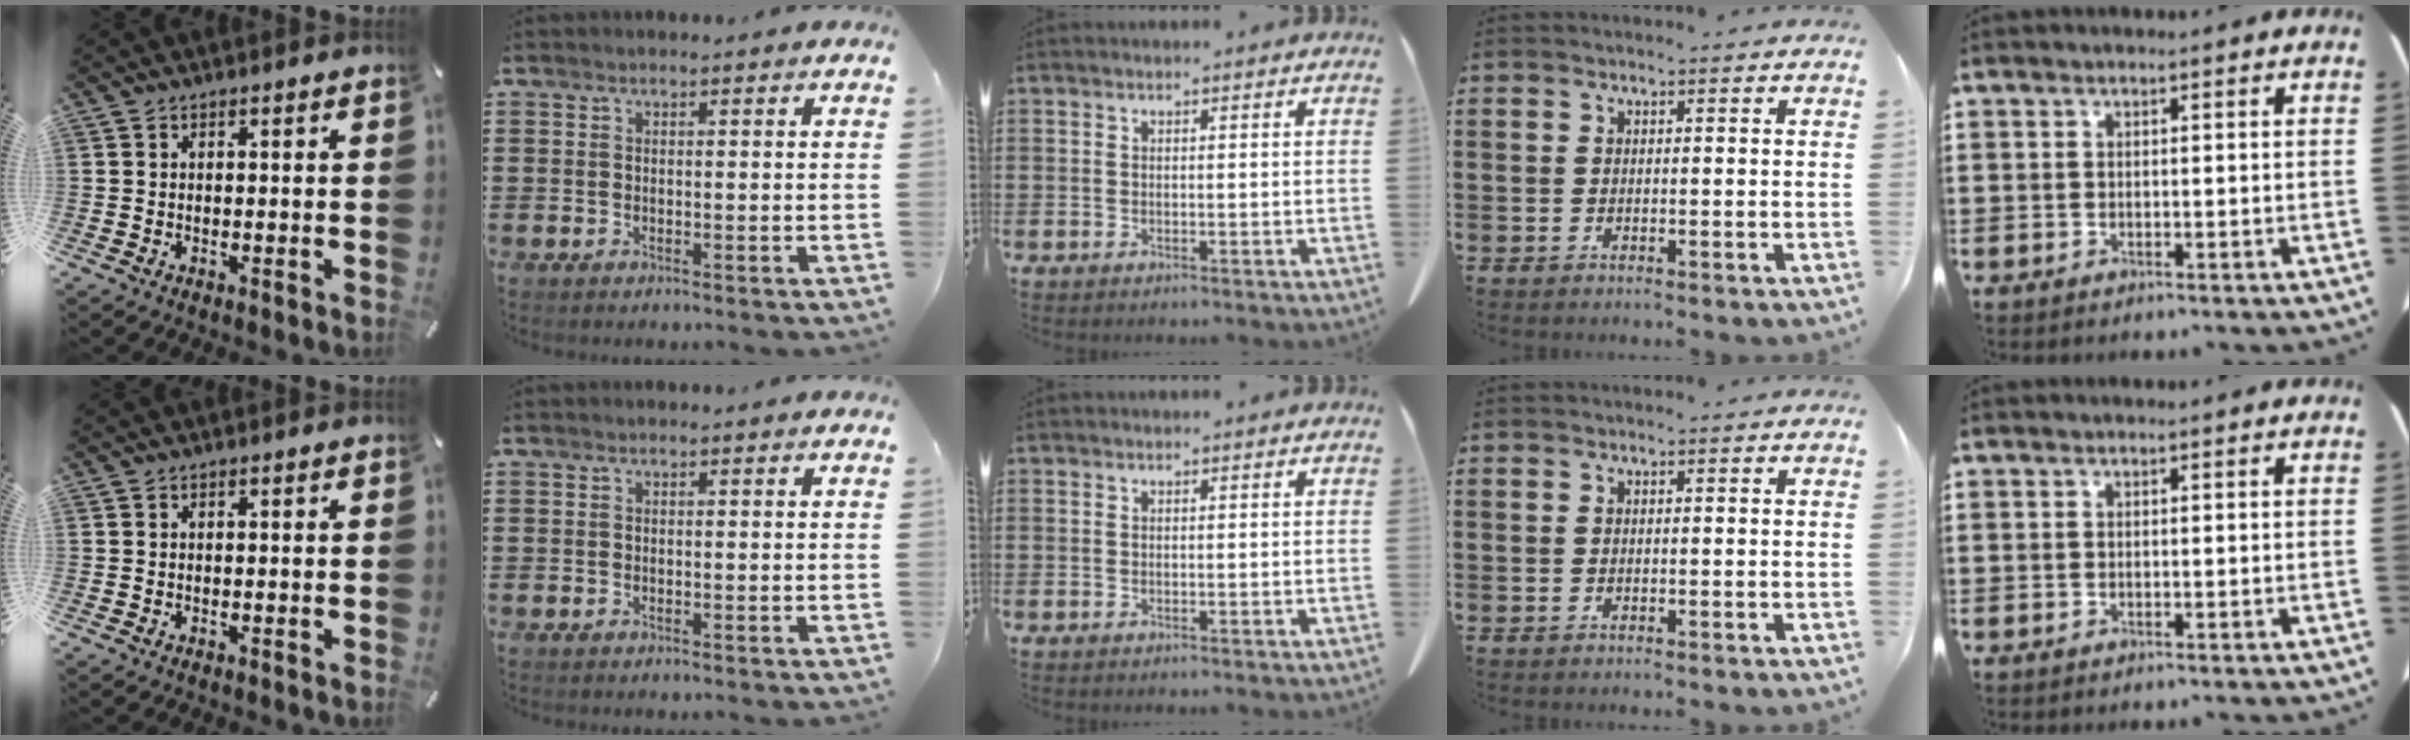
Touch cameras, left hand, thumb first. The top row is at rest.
{}